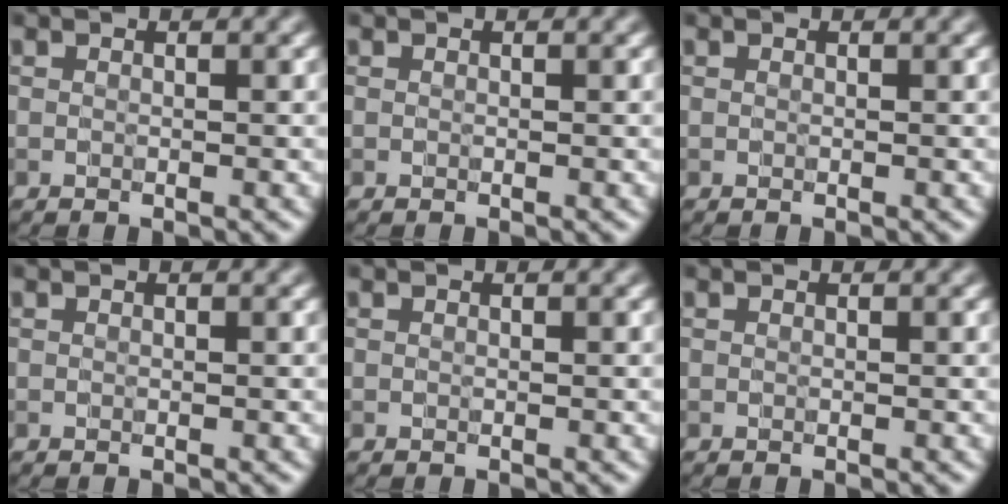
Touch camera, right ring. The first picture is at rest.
{"total": 0.0}
{"total": 0.0}
{"total": 0.0}
{"total": 0.0}
{"total": 0.0}